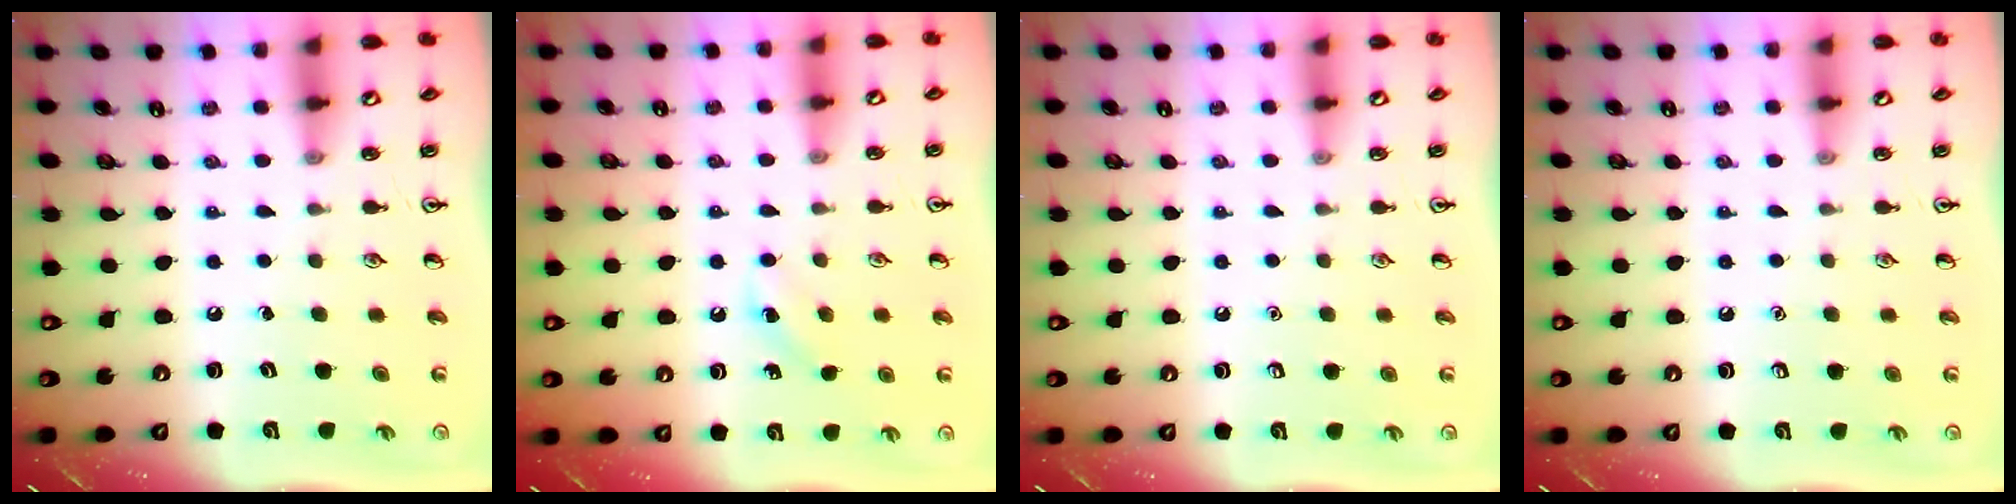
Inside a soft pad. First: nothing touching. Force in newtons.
{"total": 5.0, "press": 4.7, "slide": 1.5}
{"total": 0.0}
{"total": 0.0}